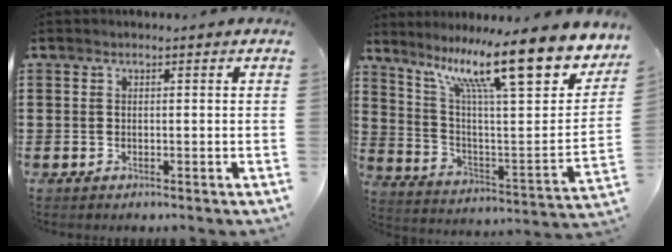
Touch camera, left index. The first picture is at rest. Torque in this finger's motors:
{"motor_torque": [1.08, -1.06, 1.05, 0.21]}